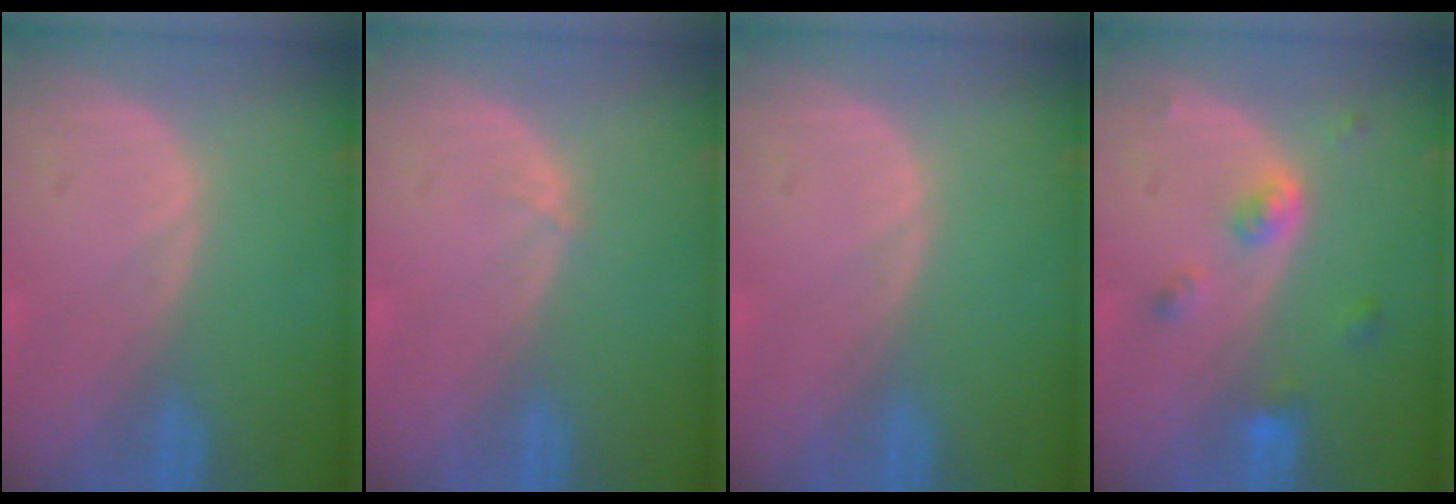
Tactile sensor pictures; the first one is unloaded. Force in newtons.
{"total": 0.6, "press": 0.4, "slide": 0.3}
{"total": 0.0}
{"total": 4.3, "press": 3.9, "slide": 1.8}